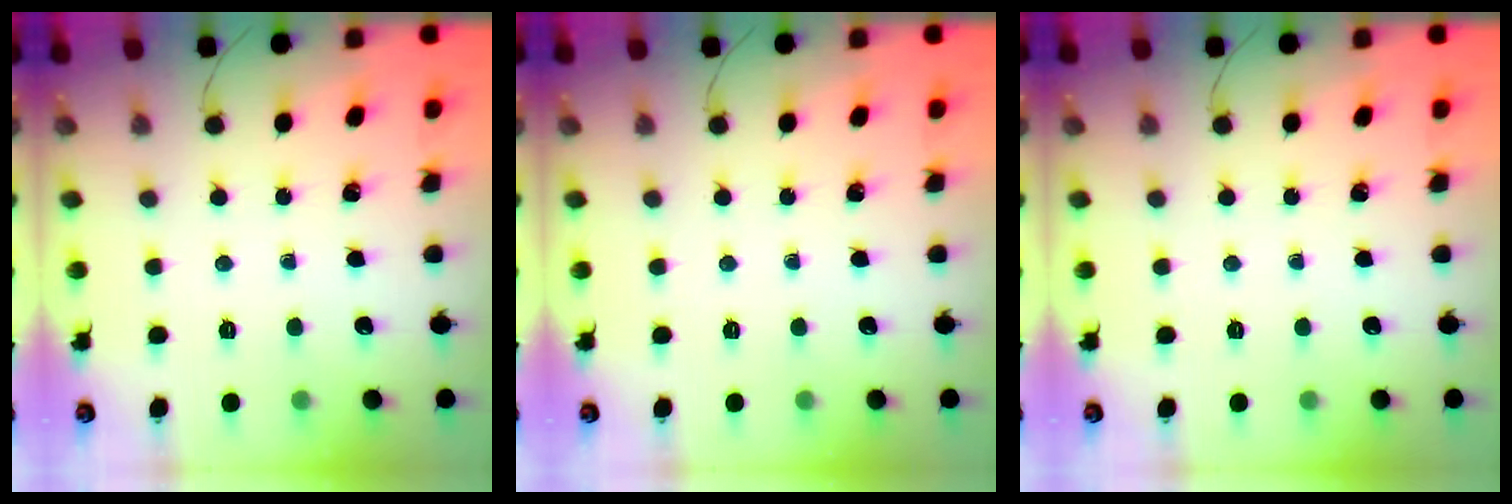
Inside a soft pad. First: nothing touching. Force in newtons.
{"total": 0.0}
{"total": 0.0}